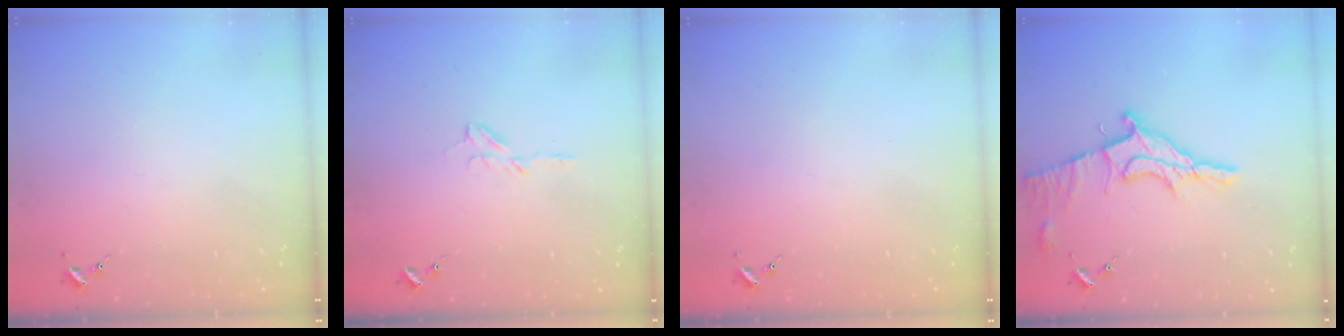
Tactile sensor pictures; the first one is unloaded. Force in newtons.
{"total": 5.5, "press": 5.5, "slide": 0.5}
{"total": 0.0}
{"total": 13.5, "press": 13.4, "slide": 1.3}